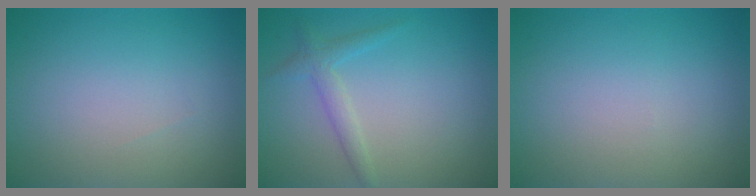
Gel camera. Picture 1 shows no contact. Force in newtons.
{"total": 1.9, "press": 1.9, "slide": 0.2}
{"total": 0.0}